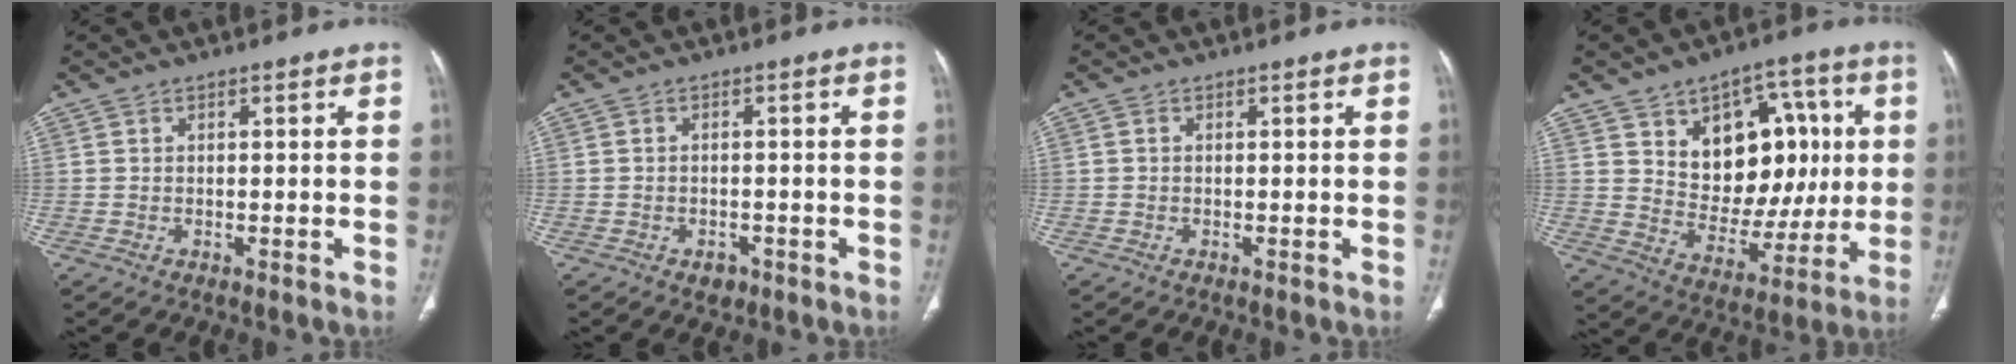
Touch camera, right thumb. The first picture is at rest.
{"total": 2.1, "force": [-1.1, 1.5, 0.9], "torque": [-0.006, 0.005, -0.010]}
{"total": 0.0}
{"total": 18.9, "force": [4.7, 12.4, 13.5], "torque": [-0.137, -0.007, 0.088]}